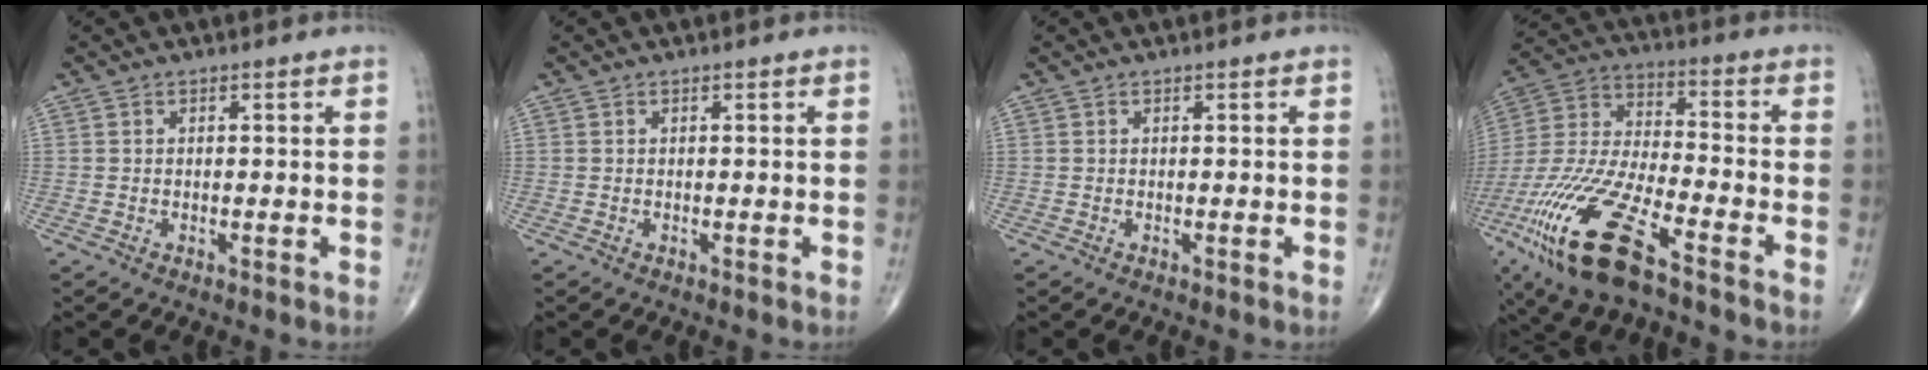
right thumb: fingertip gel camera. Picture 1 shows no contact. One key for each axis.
{"total": 0.0}
{"total": 0.0}
{"total": 22.2, "fx": -12.4, "fy": 6.7, "fz": 17.2, "tx": -0.408, "ty": 0.014, "tz": -0.234}